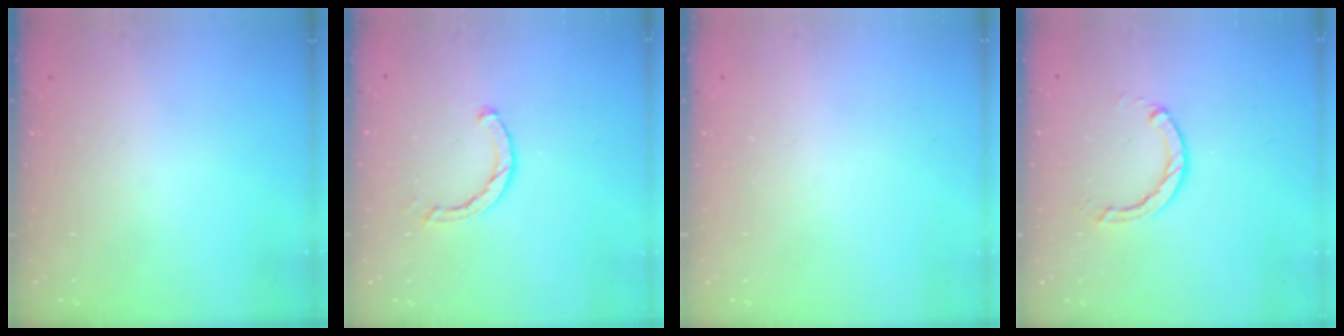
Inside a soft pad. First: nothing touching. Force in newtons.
{"total": 2.4, "press": 2.4, "slide": 0.1}
{"total": 0.0}
{"total": 2.9, "press": 2.9, "slide": 0.4}